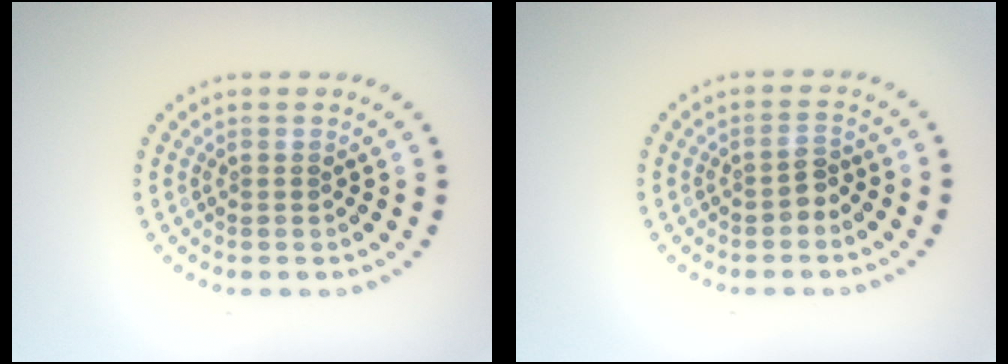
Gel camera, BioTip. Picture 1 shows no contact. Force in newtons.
{"total": 1.3, "press": 1.1, "slide": 0.7}